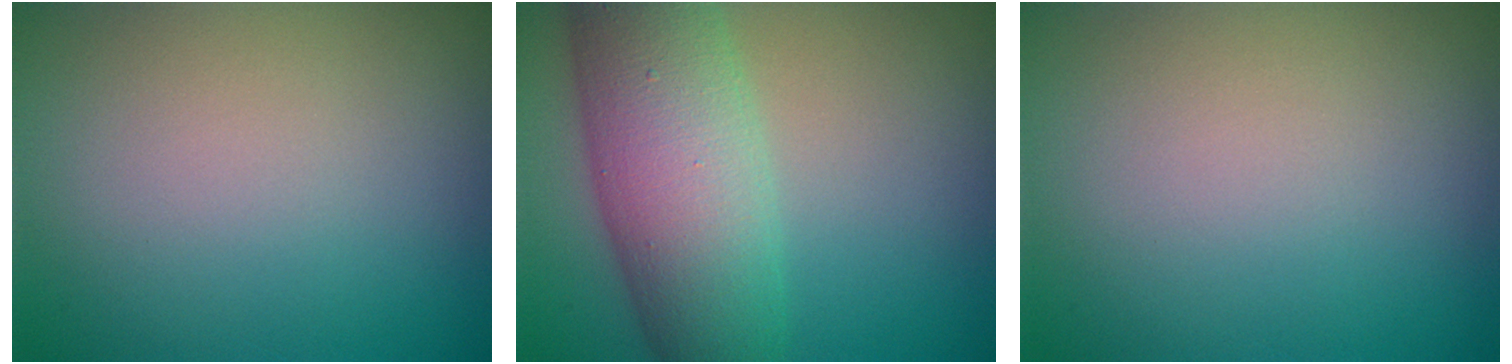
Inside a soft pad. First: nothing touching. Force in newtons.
{"total": 9.0, "press": 9.0, "slide": 0.2}
{"total": 0.0}